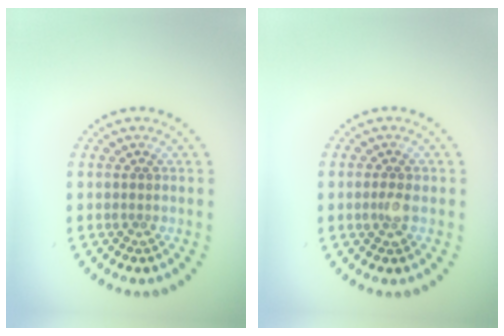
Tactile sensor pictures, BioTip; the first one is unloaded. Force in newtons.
{"total": 1.3, "press": 1.3, "slide": 0.0}